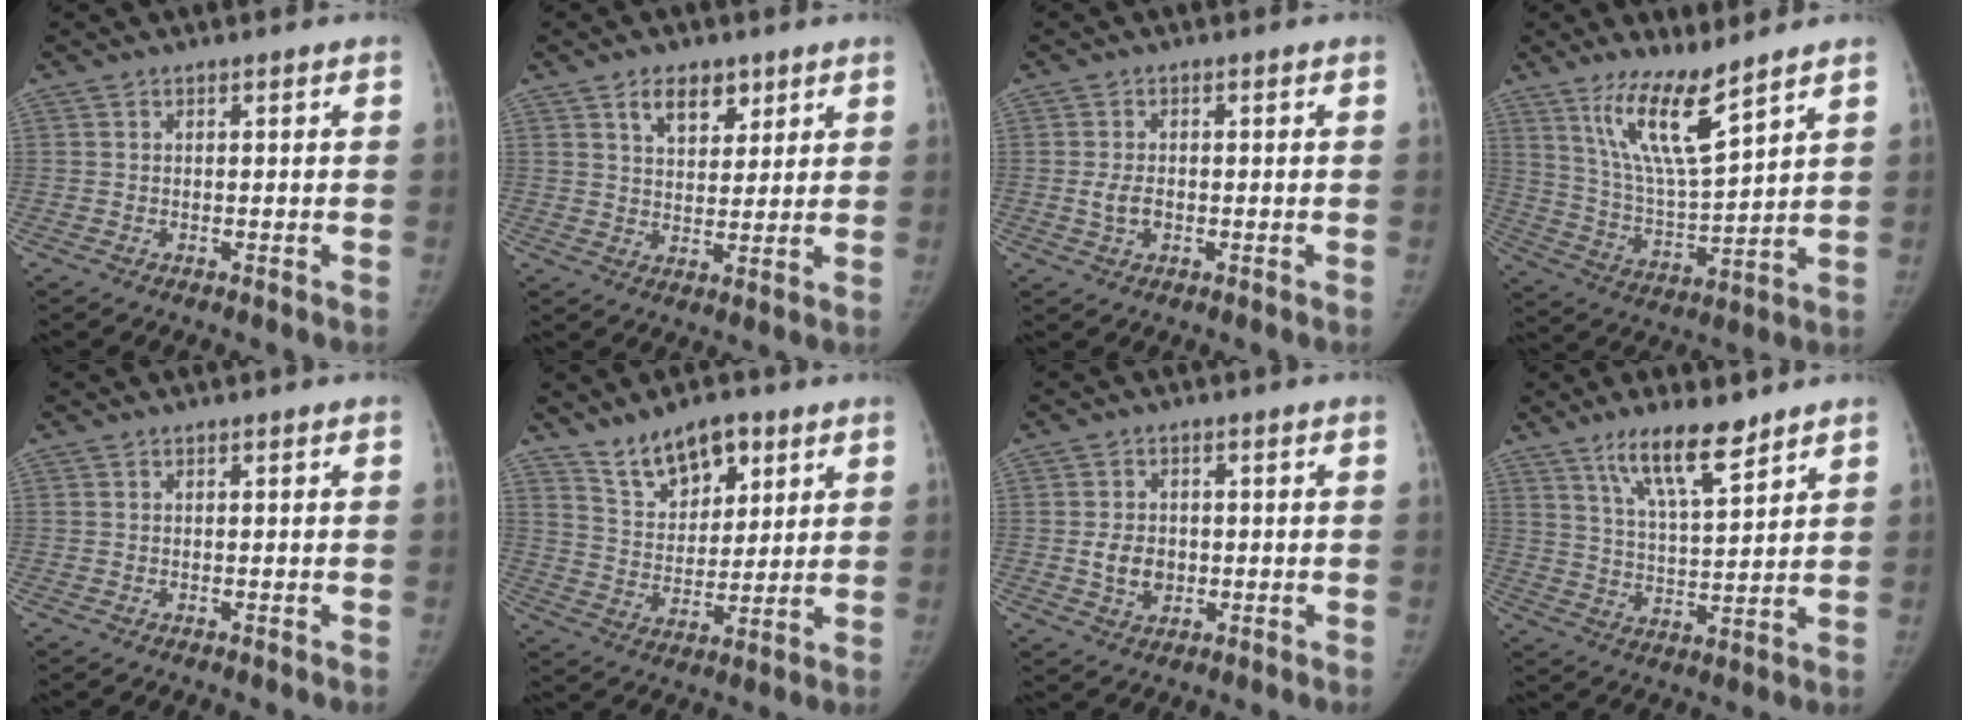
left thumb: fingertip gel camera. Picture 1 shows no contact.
{"total": 6.9, "force": [4.0, 4.1, 3.8], "torque": [-0.034, -0.024, 0.068]}
{"total": 3.0, "force": [-0.5, 2.0, 2.1], "torque": [-0.041, 0.003, -0.008]}
{"total": 13.1, "force": [8.7, 2.4, 9.5], "torque": [-0.166, -0.063, 0.178]}
{"total": 0.0}
{"total": 11.1, "force": [7.2, 5.8, 6.1], "torque": [-0.074, -0.040, 0.134]}
{"total": 5.2, "force": [-0.5, 4.1, 3.1], "torque": [-0.039, 0.000, -0.003]}
{"total": 10.9, "force": [7.6, 2.7, 7.3], "torque": [-0.115, -0.045, 0.141]}